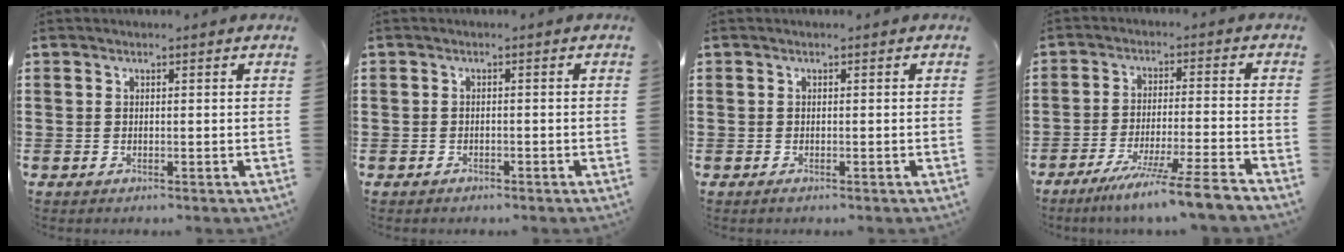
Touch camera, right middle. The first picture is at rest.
{"total": 1.1, "force": [-0.9, 0.7, 0.0], "torque": [-0.001, 0.004, -0.020]}
{"total": 0.0}
{"total": 7.7, "force": [-6.6, -1.1, 3.9], "torque": [-0.066, -0.015, -0.126]}